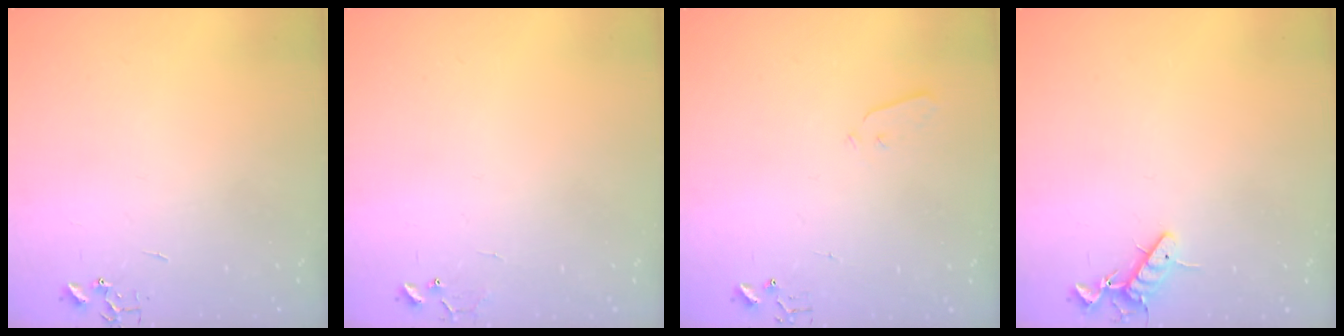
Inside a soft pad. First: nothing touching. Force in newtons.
{"total": 6.6, "press": 6.6, "slide": 0.5}
{"total": 3.1, "press": 3.0, "slide": 0.7}
{"total": 8.6, "press": 8.5, "slide": 1.3}